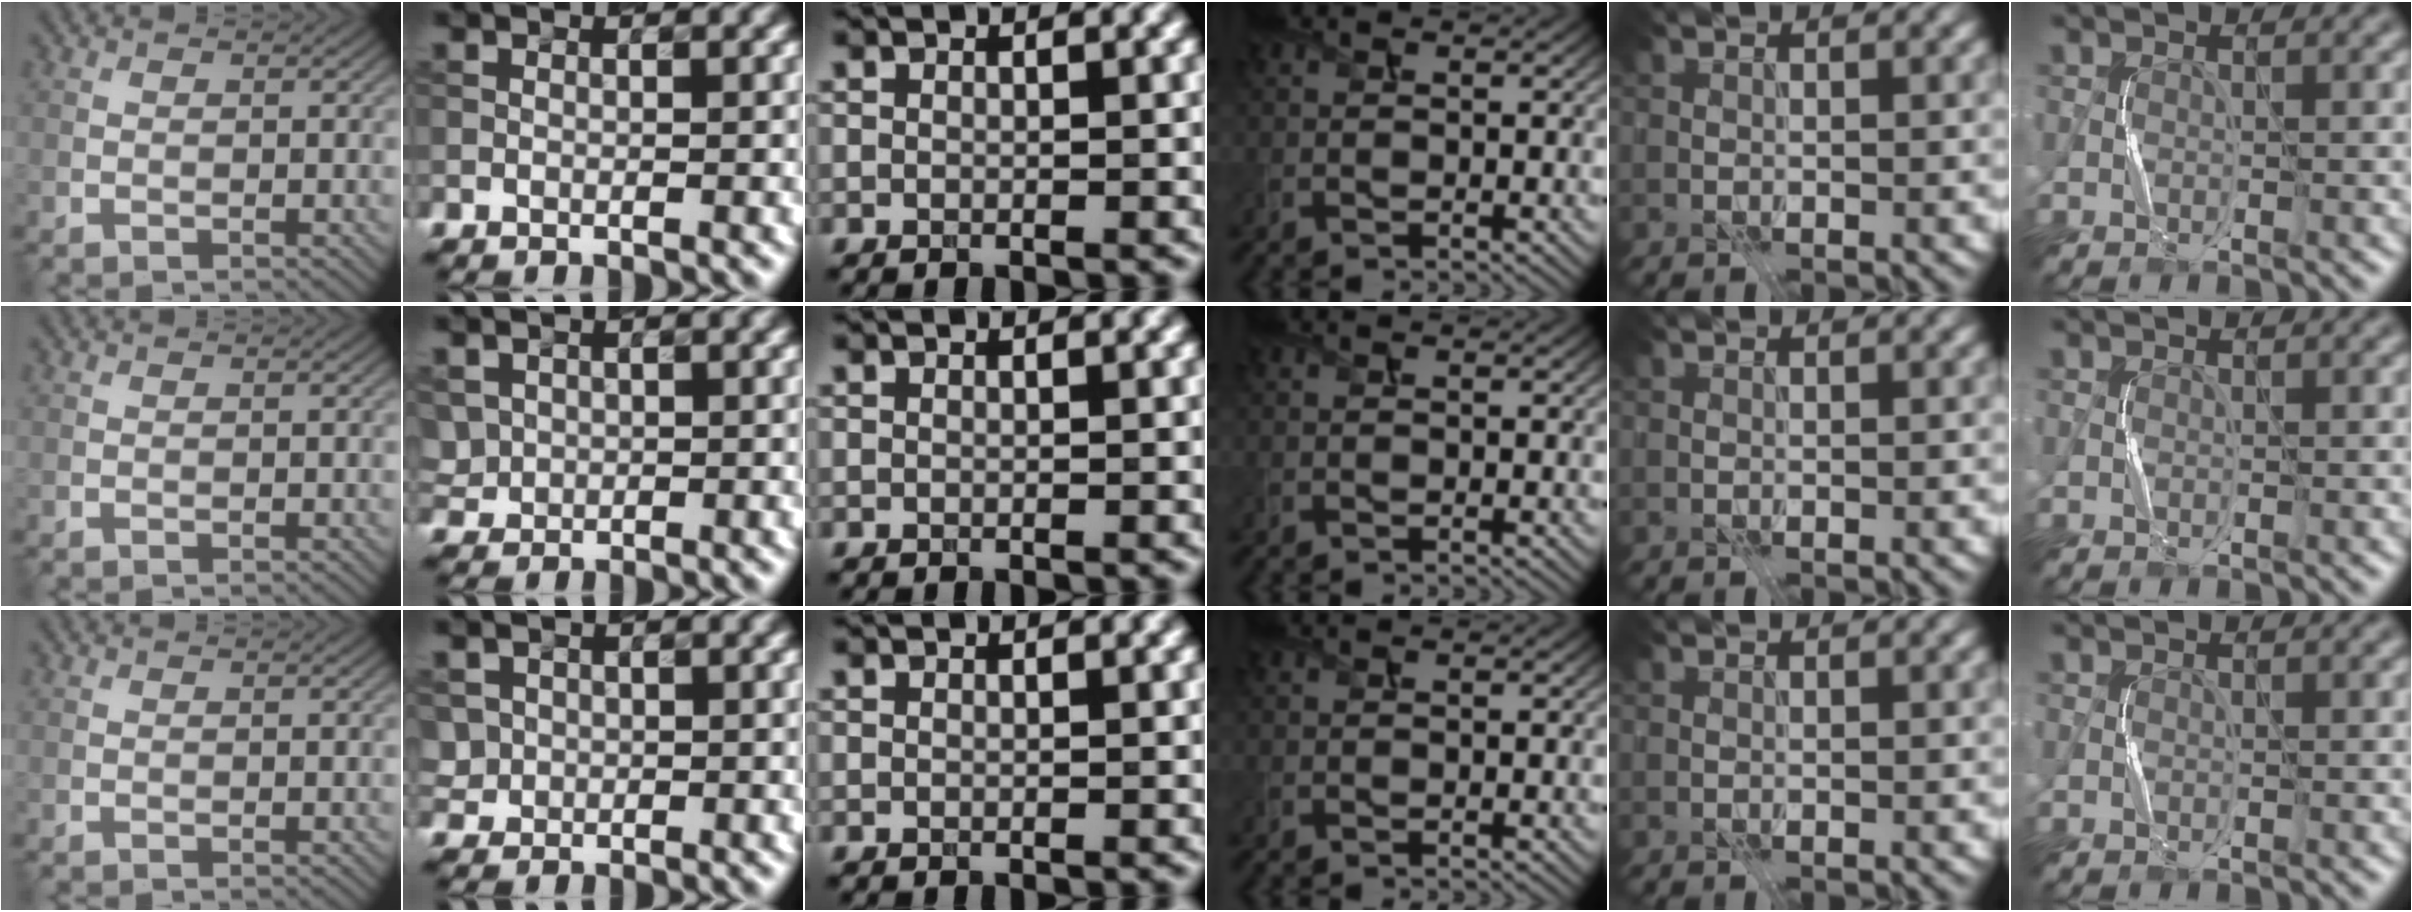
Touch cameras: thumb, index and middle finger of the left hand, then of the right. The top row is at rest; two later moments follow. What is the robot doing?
{"motion": "press", "object": "toy piano key"}